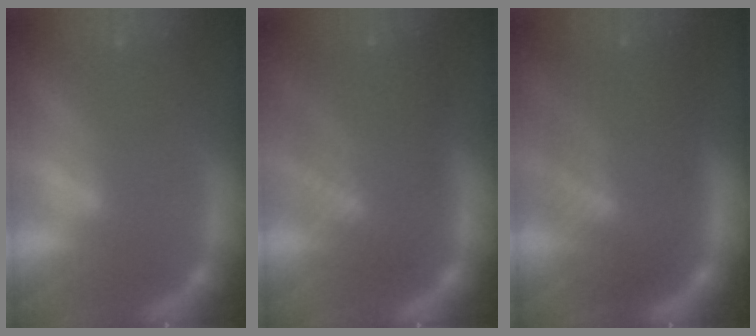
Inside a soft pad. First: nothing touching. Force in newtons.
{"total": 8.5}
{"total": 9.6}